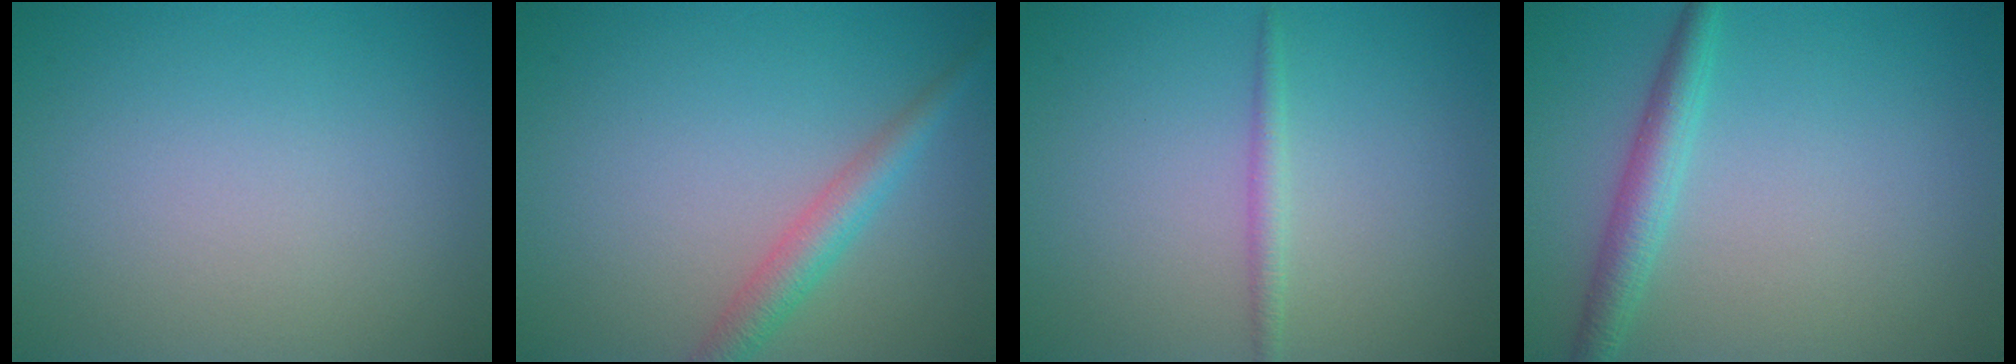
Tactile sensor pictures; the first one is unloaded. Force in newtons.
{"total": 2.8, "press": 2.8, "slide": 0.1}
{"total": 1.3, "press": 1.3, "slide": 0.1}
{"total": 2.7, "press": 2.7, "slide": 0.1}